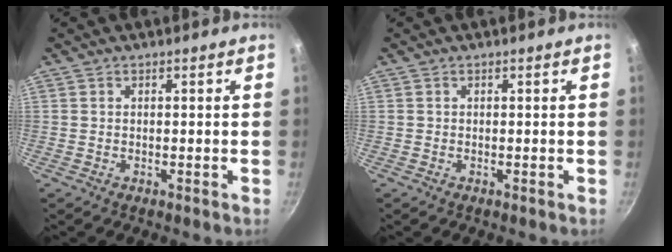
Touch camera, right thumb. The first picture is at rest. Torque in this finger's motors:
{"motor_torque": [0.01, -0.27, 0.16, 0.21, 0.06]}